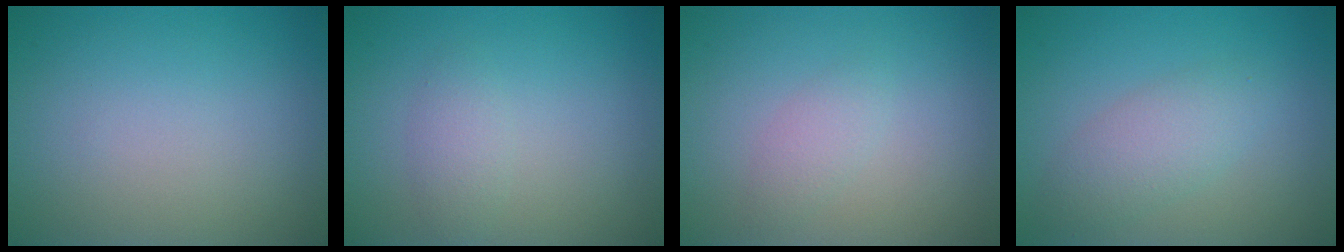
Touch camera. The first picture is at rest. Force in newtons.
{"total": 1.5, "press": 1.5, "slide": 0.0}
{"total": 1.4, "press": 1.4, "slide": 0.1}
{"total": 2.9, "press": 2.9, "slide": 0.1}